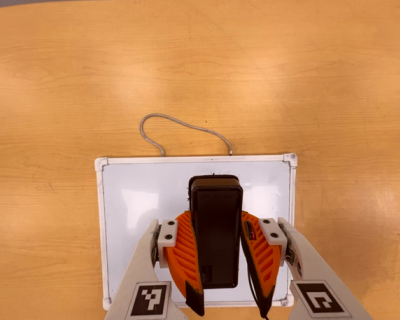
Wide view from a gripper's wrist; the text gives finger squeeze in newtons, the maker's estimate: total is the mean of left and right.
{"total": 6.8, "left": 5.8, "right": 7.9}